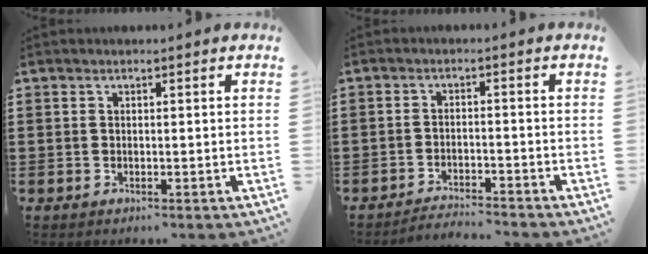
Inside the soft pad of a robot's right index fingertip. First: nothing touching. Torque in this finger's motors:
{"motor_torque": [-0.24, 1.90, -1.05, -0.01]}